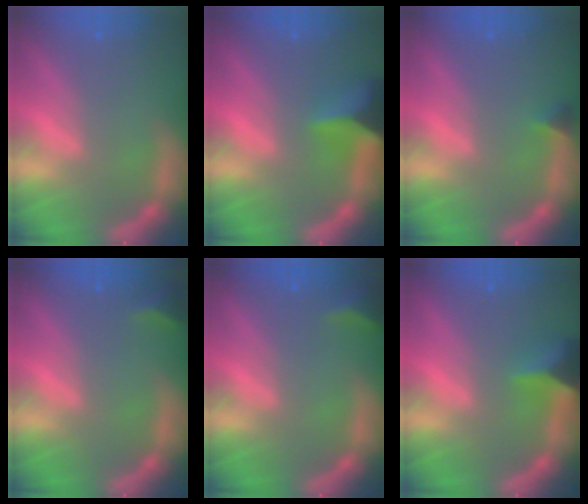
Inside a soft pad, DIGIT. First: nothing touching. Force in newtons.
{"total": 6.0}
{"total": 0.9}
{"total": 1.9}
{"total": 2.4}
{"total": 4.0}